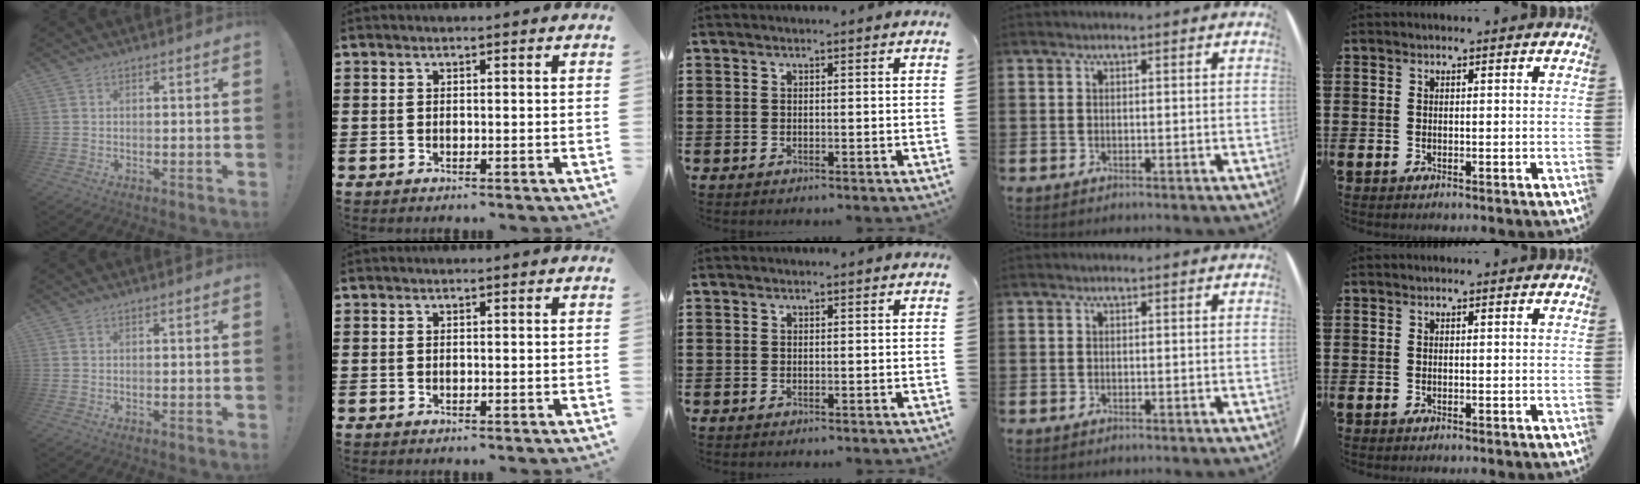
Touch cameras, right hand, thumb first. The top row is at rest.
{}